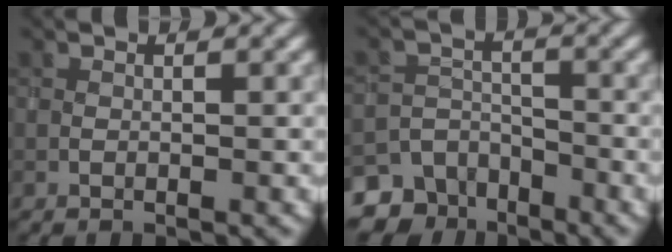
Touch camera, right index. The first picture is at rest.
{"total": 6.0, "force": [-4.8, 3.5, 0.8], "torque": [0.005, -0.009, -0.079]}